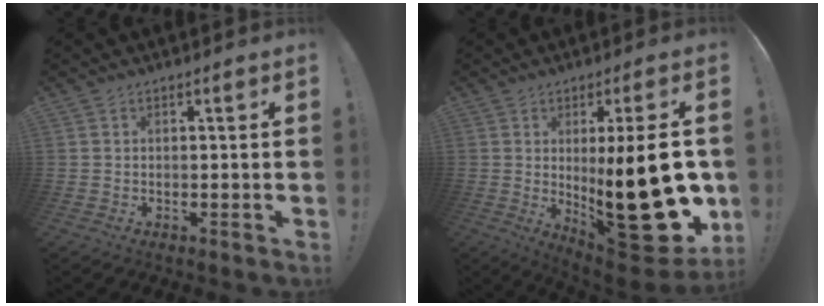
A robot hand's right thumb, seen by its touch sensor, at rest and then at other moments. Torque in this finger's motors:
{"motor_torque": [1.56, 3.45, 2.73, 0.04, 0.22]}